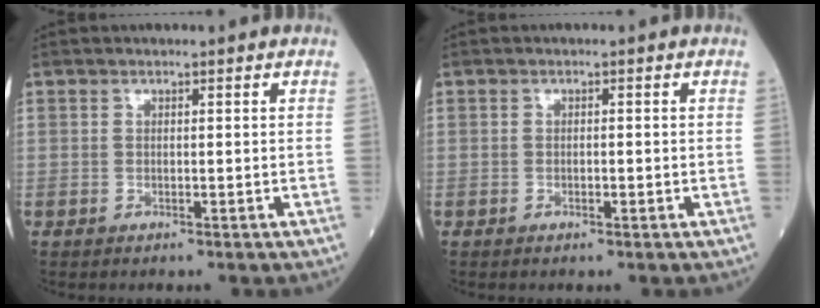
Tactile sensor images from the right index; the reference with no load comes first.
{"total": 1.0, "force": [-0.3, 0.2, 0.9], "torque": [-0.018, -0.001, -0.004]}